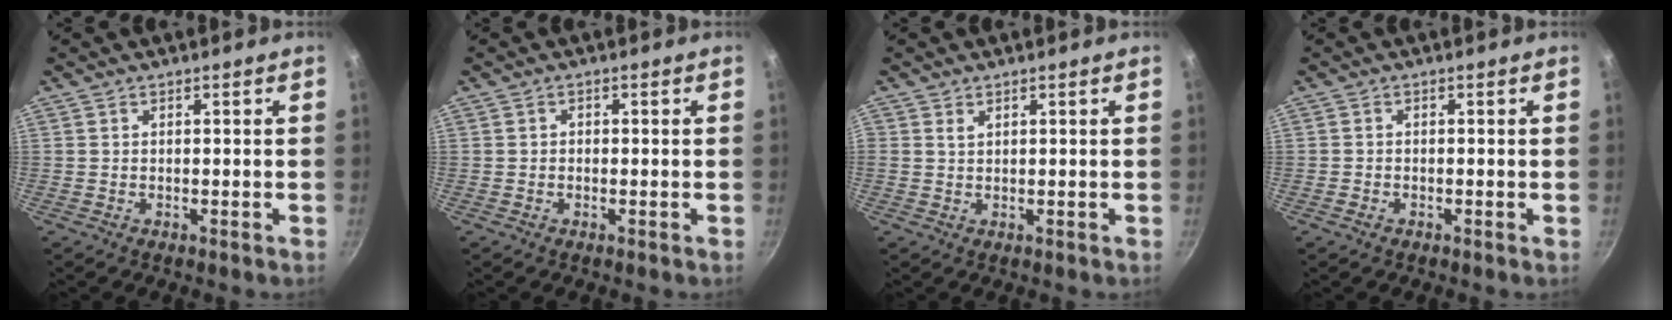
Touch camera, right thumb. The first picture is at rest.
{"total": 0.7, "force": [-0.2, 0.6, 0.3], "torque": [-0.004, 0.003, -0.004]}
{"total": 1.0, "force": [0.6, 0.6, 0.5], "torque": [-0.008, -0.004, 0.012]}
{"total": 1.2, "force": [-0.8, 0.7, 0.6], "torque": [-0.015, 0.003, -0.018]}